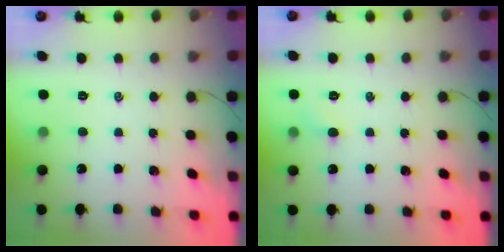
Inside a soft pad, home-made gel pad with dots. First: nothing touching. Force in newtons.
{"total": 3.0, "press": 2.8, "slide": 1.0}